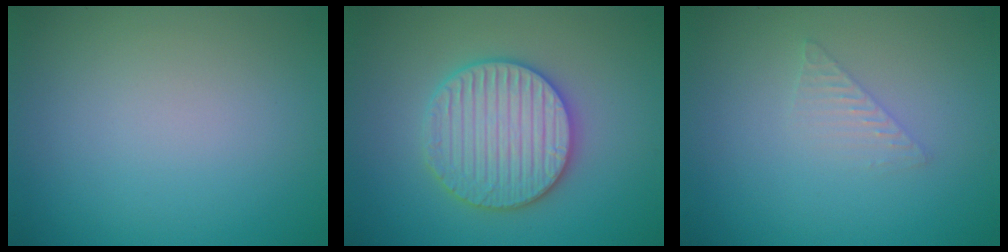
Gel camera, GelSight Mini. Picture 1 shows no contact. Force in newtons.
{"total": 5.9, "press": 5.8, "slide": 1.1}
{"total": 1.4, "press": 1.4, "slide": 0.1}